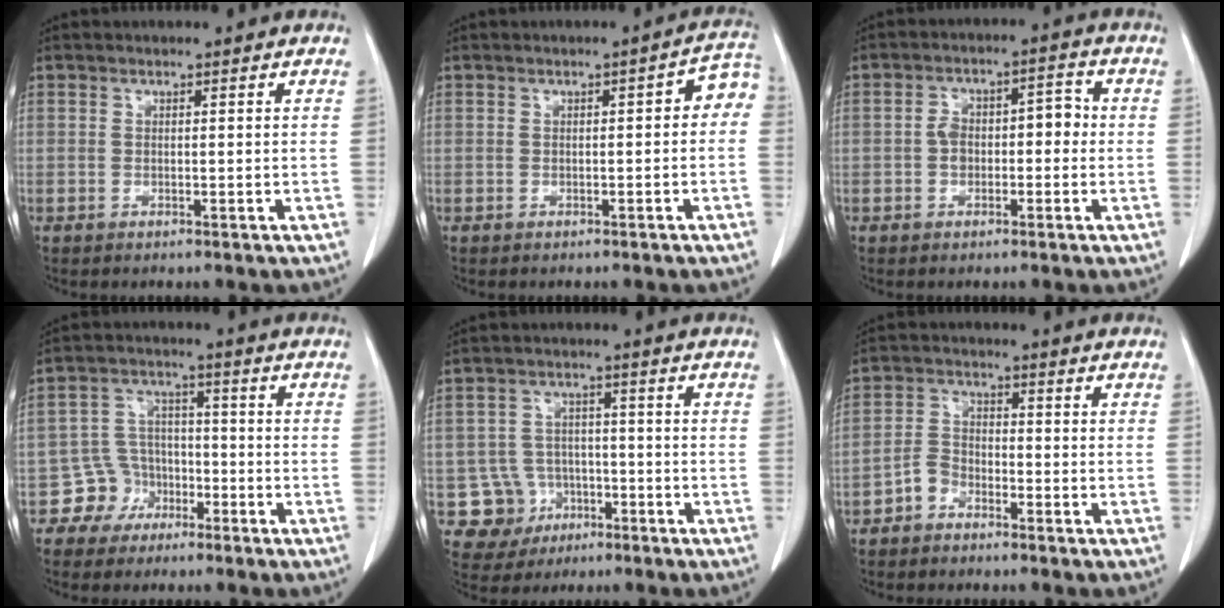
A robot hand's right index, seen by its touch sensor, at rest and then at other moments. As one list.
[{"total": 3.7, "force": [0.0, 1.4, 3.5], "torque": [-0.035, 0.019, -0.005]}, {"total": 5.9, "force": [-0.6, 3.5, 4.7], "torque": [-0.081, 0.041, -0.010]}, {"total": 5.7, "force": [-3.1, 4.8, 0.0], "torque": [0.010, 0.016, -0.052]}, {"total": 6.9, "force": [-2.5, 6.4, 0.5], "torque": [-0.003, 0.012, -0.030]}, {"total": 3.4, "force": [-2.3, 2.3, 1.0], "torque": [-0.015, 0.008, -0.046]}]